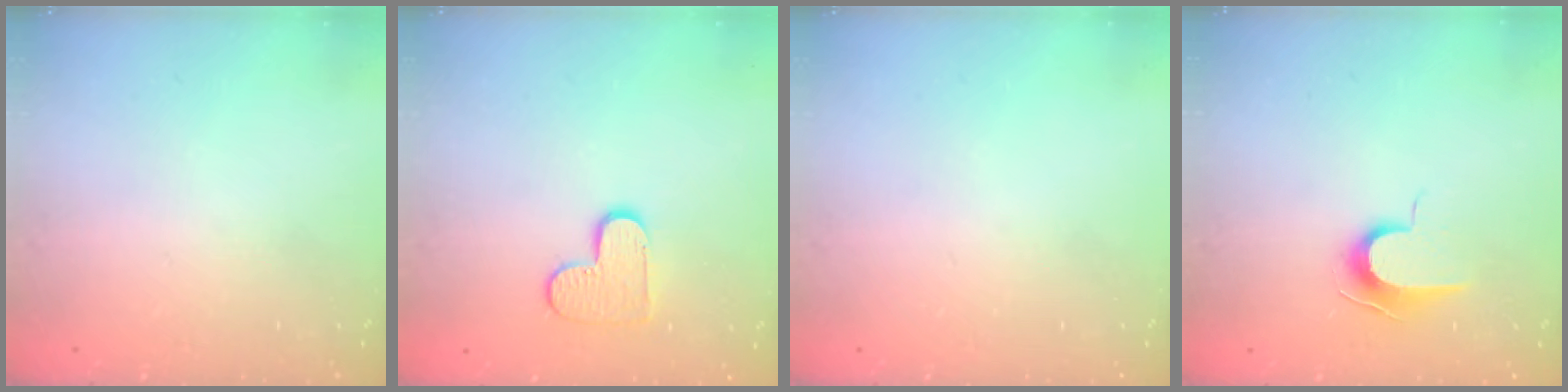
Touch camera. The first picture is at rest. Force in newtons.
{"total": 8.3, "press": 8.2, "slide": 0.4}
{"total": 0.0}
{"total": 7.8, "press": 7.8, "slide": 0.7}